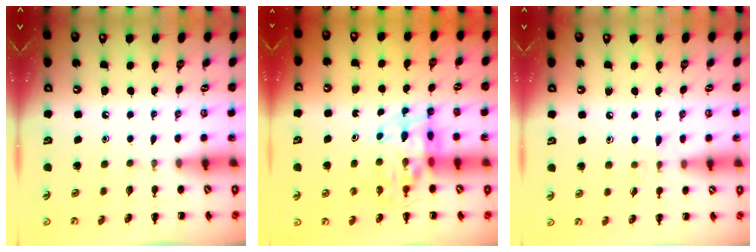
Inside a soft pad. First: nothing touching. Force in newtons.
{"total": 11.2, "press": 10.8, "slide": 3.1}
{"total": 5.1, "press": 4.7, "slide": 2.0}